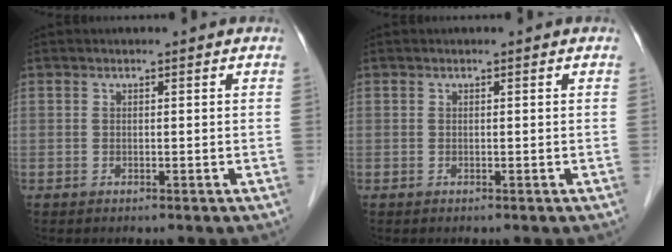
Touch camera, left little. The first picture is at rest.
{"total": 0.0}